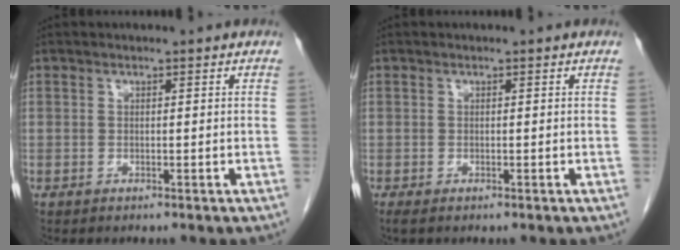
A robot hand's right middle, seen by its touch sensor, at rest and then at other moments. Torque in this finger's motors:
{"motor_torque": [0.36, 0.15, -0.02, 0.02]}